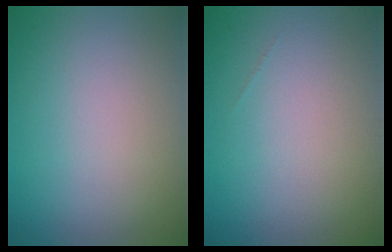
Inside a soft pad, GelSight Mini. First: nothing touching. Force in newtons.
{"total": 0.0}